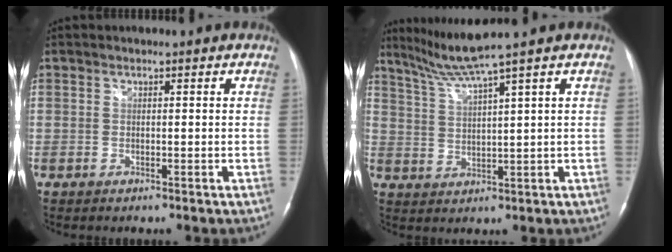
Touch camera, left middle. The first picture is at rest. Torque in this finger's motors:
{"motor_torque": [0.10, -0.09, -0.08, 0.02]}